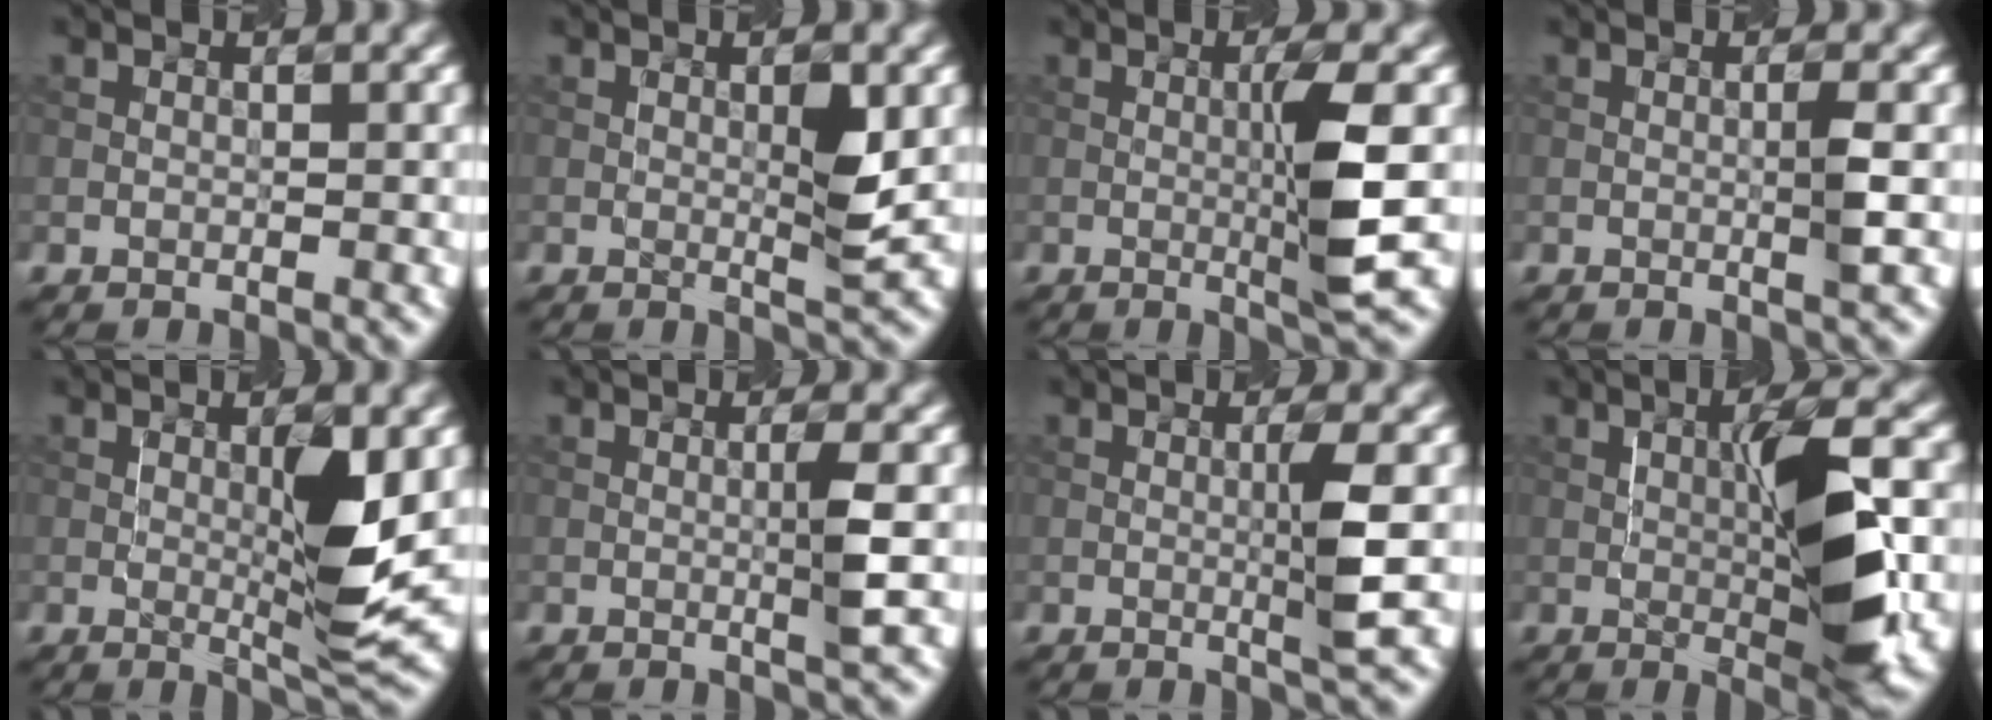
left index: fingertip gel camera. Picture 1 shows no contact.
{"total": 2.3, "force": [0.1, 0.0, 2.3], "torque": [-0.046, -0.001, 0.009]}
{"total": 4.4, "force": [-0.2, 0.1, 4.4], "torque": [-0.080, 0.001, 0.006]}
{"total": 1.4, "force": [-0.1, -0.1, 1.4], "torque": [-0.031, 0.001, 0.001]}
{"total": 5.0, "force": [0.1, 0.5, 5.0], "torque": [-0.090, -0.005, 0.014]}
{"total": 1.9, "force": [-0.1, -0.1, 1.9], "torque": [-0.039, 0.001, 0.003]}
{"total": 2.7, "force": [0.0, -0.1, 2.7], "torque": [-0.051, 0.000, 0.006]}
{"total": 8.2, "force": [-0.4, 1.4, 8.0], "torque": [-0.124, 0.009, 0.006]}